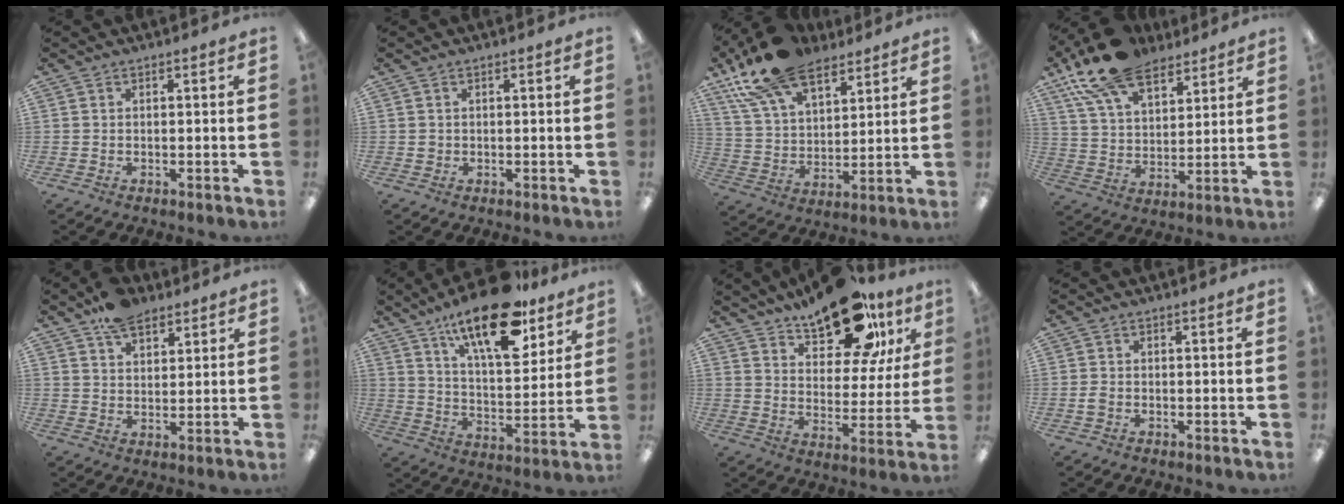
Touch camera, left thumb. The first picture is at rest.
{"total": 1.0, "force": [0.2, 0.9, 0.4], "torque": [-0.010, 0.005, 0.003]}
{"total": 19.0, "force": [13.2, 9.3, 10.0], "torque": [-0.194, -0.055, 0.241]}
{"total": 17.7, "force": [12.4, 8.7, 9.2], "torque": [-0.178, -0.051, 0.227]}
{"total": 7.6, "force": [5.8, 3.8, 3.1], "torque": [-0.053, -0.026, 0.107]}
{"total": 20.5, "force": [14.2, 7.6, 12.7], "torque": [-0.197, -0.080, 0.234]}
{"total": 20.0, "force": [14.5, 8.7, 10.8], "torque": [-0.160, -0.082, 0.245]}
{"total": 1.5, "force": [-0.4, 1.0, 1.0], "torque": [-0.018, 0.003, -0.007]}